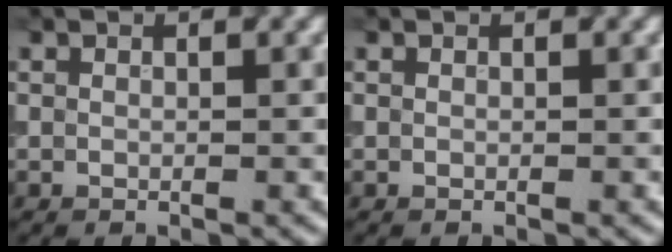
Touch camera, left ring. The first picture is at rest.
{"total": 0.0}